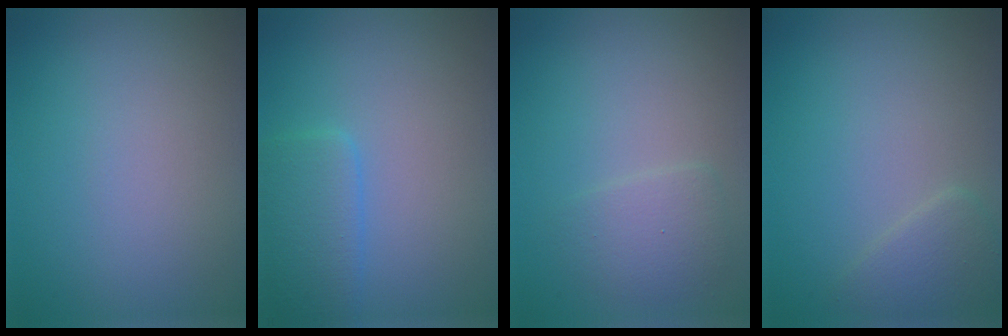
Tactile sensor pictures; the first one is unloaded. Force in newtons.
{"total": 3.2, "press": 3.2, "slide": 0.0}
{"total": 2.0, "press": 2.0, "slide": 0.1}
{"total": 1.8, "press": 1.8, "slide": 0.1}